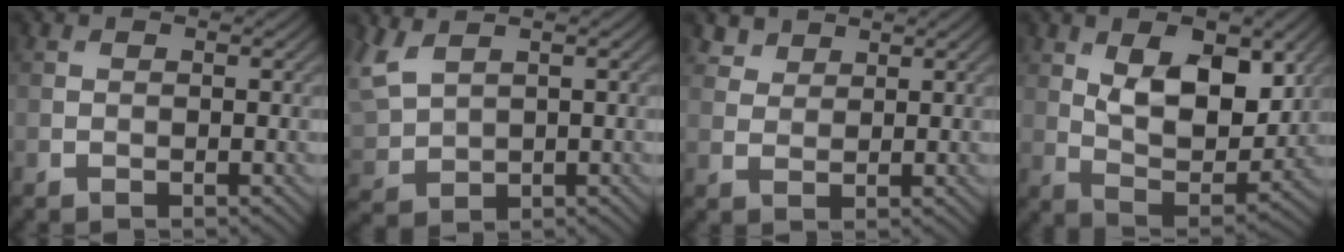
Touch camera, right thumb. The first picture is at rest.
{"total": 5.1, "force": [2.9, 2.6, 3.2], "torque": [-0.104, 0.001, 0.061]}
{"total": 2.4, "force": [1.9, 1.3, 0.5], "torque": [-0.015, 0.000, 0.045]}
{"total": 11.0, "force": [3.7, 5.8, 8.7], "torque": [-0.160, -0.016, 0.066]}